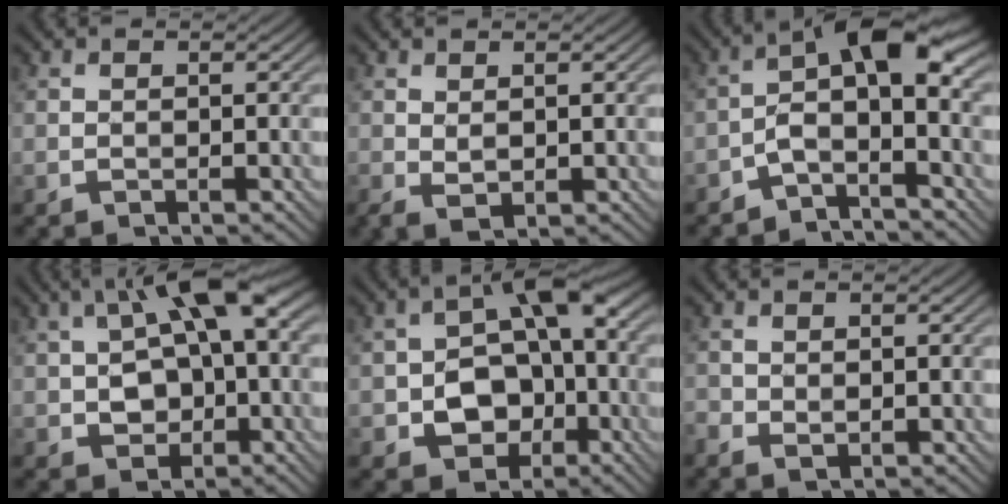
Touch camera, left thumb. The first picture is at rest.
{"total": 1.8, "force": [0.4, 0.7, 1.6], "torque": [-0.037, -0.005, 0.013]}
{"total": 6.9, "force": [-2.0, 2.3, 6.2], "torque": [-0.105, 0.020, -0.050]}
{"total": 10.4, "force": [1.1, 5.9, 8.5], "torque": [-0.139, 0.015, 0.008]}
{"total": 9.9, "force": [-2.5, 6.9, 6.7], "torque": [-0.105, -0.007, -0.048]}
{"total": 1.8, "force": [-0.4, 1.2, 1.2], "torque": [-0.032, -0.007, -0.006]}